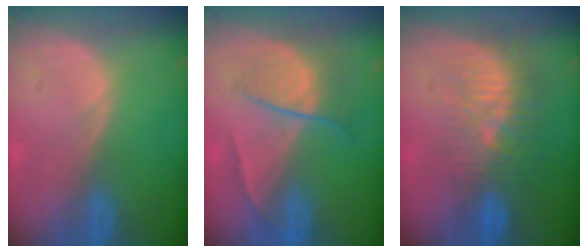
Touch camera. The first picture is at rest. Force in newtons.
{"total": 6.8, "press": 6.0, "slide": 3.2}
{"total": 9.6, "press": 9.0, "slide": 3.5}